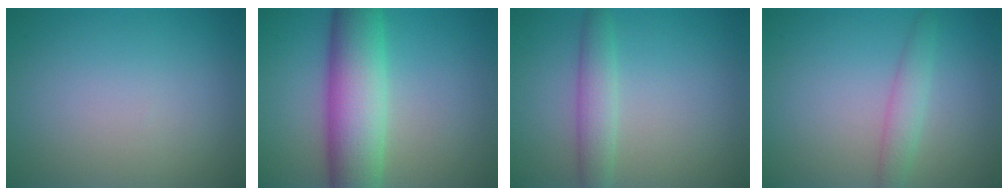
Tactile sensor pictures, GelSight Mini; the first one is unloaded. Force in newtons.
{"total": 9.0, "press": 9.0, "slide": 0.2}
{"total": 2.7, "press": 2.7, "slide": 0.1}
{"total": 2.2, "press": 2.2, "slide": 0.1}